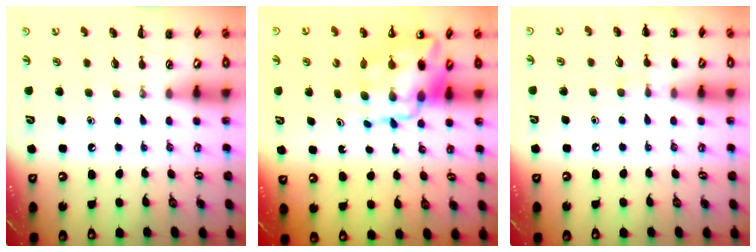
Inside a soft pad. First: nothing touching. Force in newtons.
{"total": 12.2, "press": 11.7, "slide": 3.3}
{"total": 5.5, "press": 5.2, "slide": 1.7}